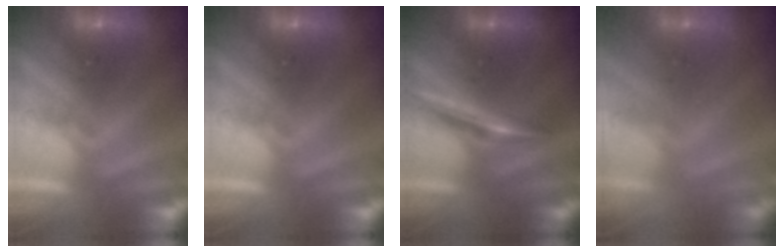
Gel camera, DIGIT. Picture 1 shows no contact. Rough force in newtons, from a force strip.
{"total": 0.0}
{"total": 1.9}
{"total": 1.5}